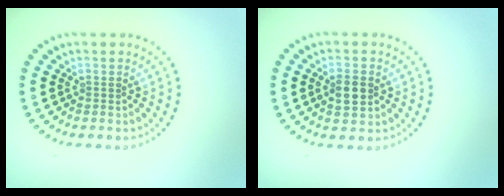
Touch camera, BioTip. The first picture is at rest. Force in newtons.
{"total": 2.7, "press": 2.6, "slide": 0.2}